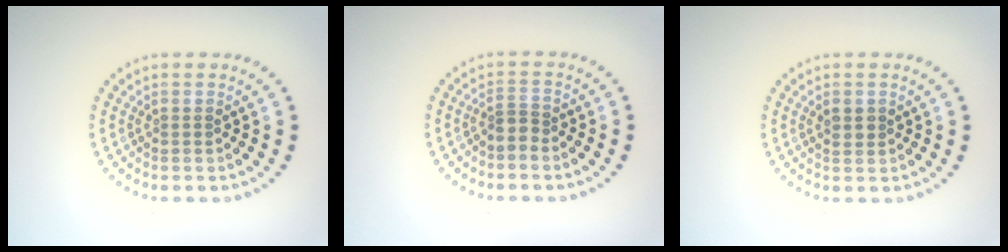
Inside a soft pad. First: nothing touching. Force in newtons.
{"total": 1.3, "press": 0.8, "slide": 1.1}
{"total": 1.2, "press": 1.2, "slide": 0.2}